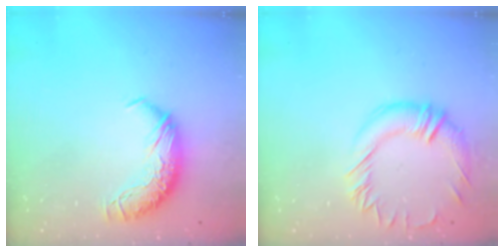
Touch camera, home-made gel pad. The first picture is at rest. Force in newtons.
{"total": 2.3, "press": 2.0, "slide": 1.2}